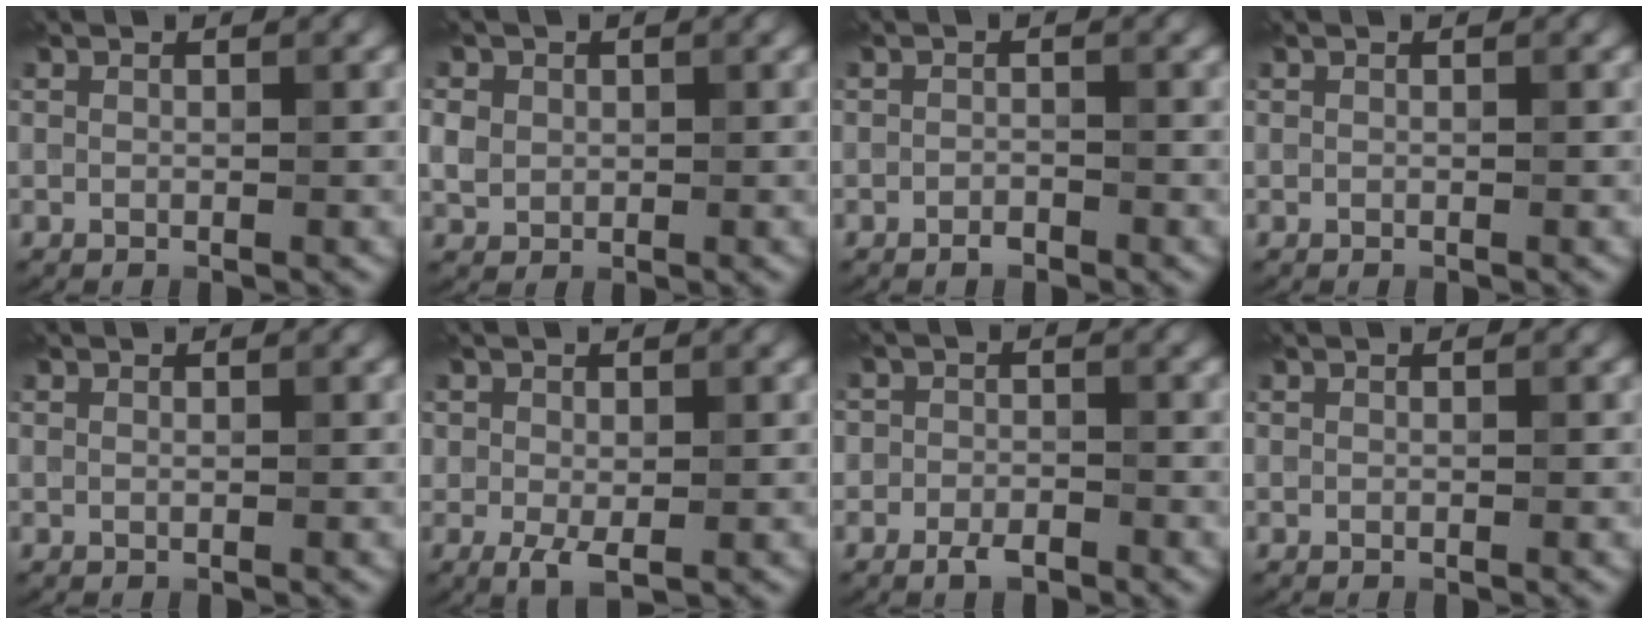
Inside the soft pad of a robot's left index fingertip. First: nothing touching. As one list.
[{"total": 2.3, "force": [0.5, 2.0, 0.8], "torque": [-0.022, 0.004, 0.015]}, {"total": 1.0, "force": [-0.7, 0.5, 0.5], "torque": [-0.007, 0.000, -0.014]}, {"total": 0.0}, {"total": 0.0}, {"total": 2.2, "force": [-0.3, 1.5, 1.7], "torque": [-0.033, -0.006, -0.002]}, {"total": 2.4, "force": [-1.5, 1.5, 1.1], "torque": [-0.018, -0.001, -0.033]}, {"total": 0.0}]